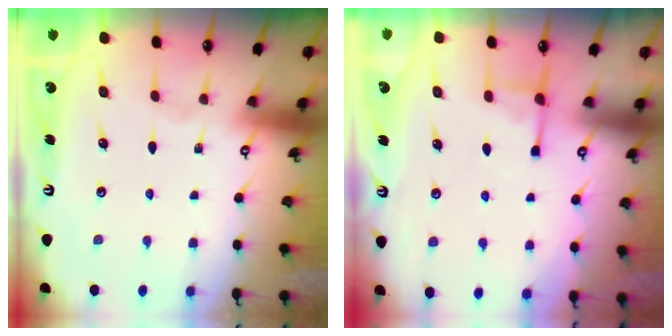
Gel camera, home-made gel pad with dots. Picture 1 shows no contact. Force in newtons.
{"total": 3.2, "press": 3.1, "slide": 0.7}